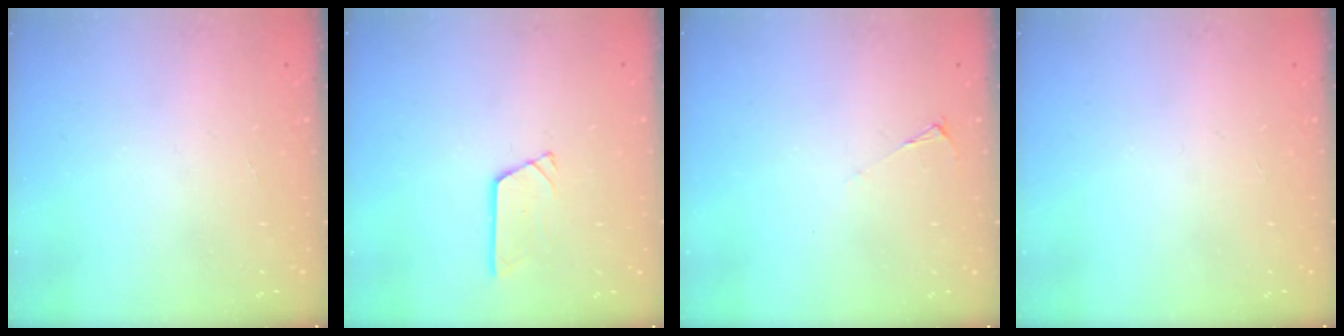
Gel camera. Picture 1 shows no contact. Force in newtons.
{"total": 3.0, "press": 3.0, "slide": 0.3}
{"total": 2.1, "press": 2.0, "slide": 0.4}
{"total": 0.0}